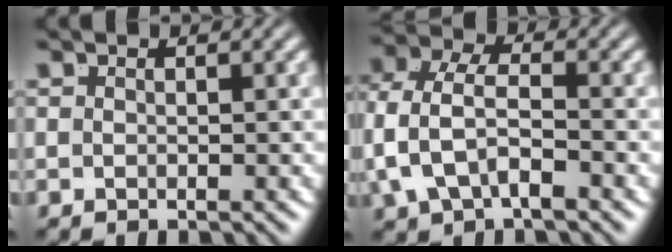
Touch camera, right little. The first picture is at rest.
{"total": 5.5, "force": [-0.8, 4.0, 3.7], "torque": [-0.099, -0.024, -0.003]}